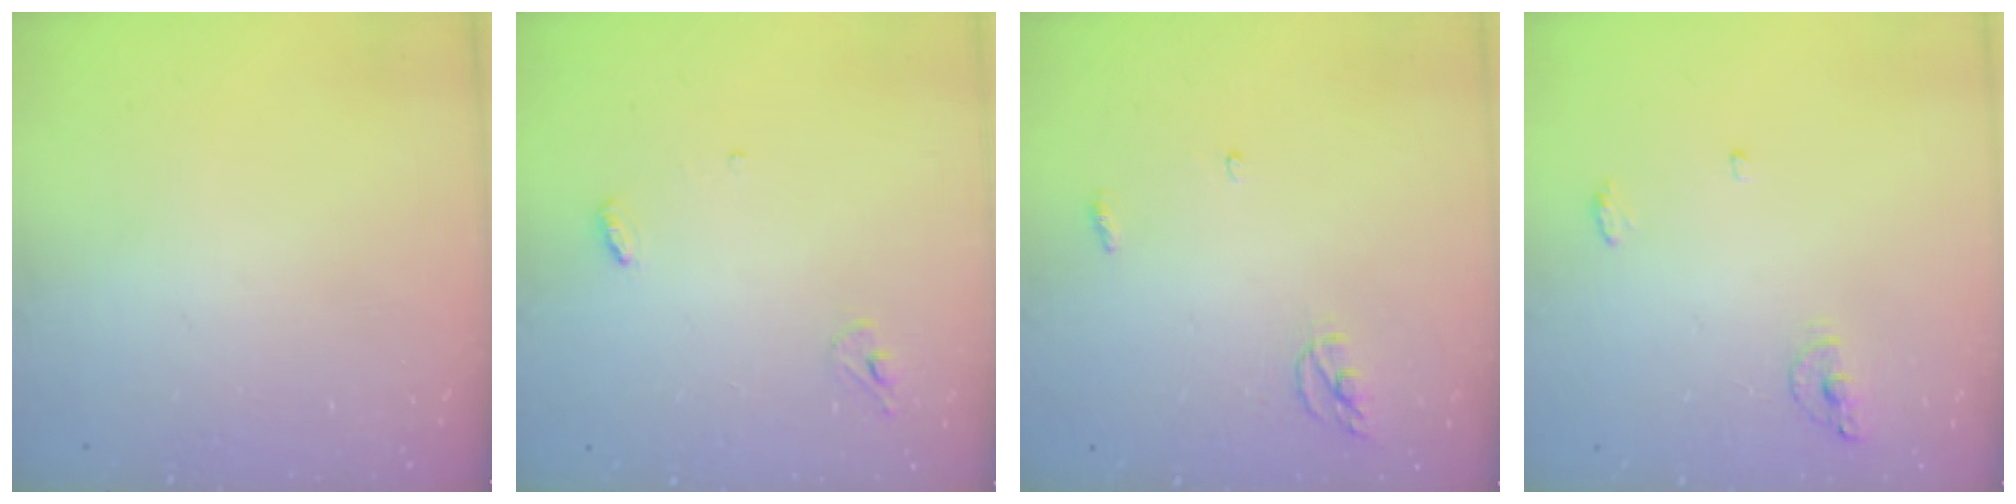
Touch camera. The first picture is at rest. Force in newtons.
{"total": 3.7, "press": 3.6, "slide": 0.3}
{"total": 3.5, "press": 3.5, "slide": 0.3}
{"total": 5.7, "press": 5.7, "slide": 0.9}